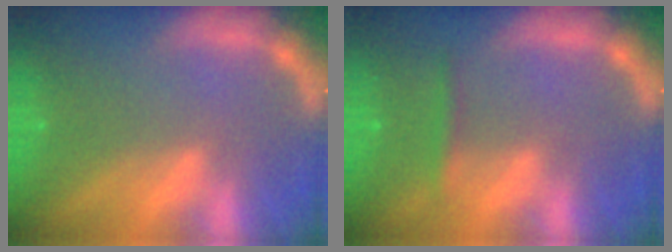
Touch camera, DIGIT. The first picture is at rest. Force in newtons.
{"total": 1.4}